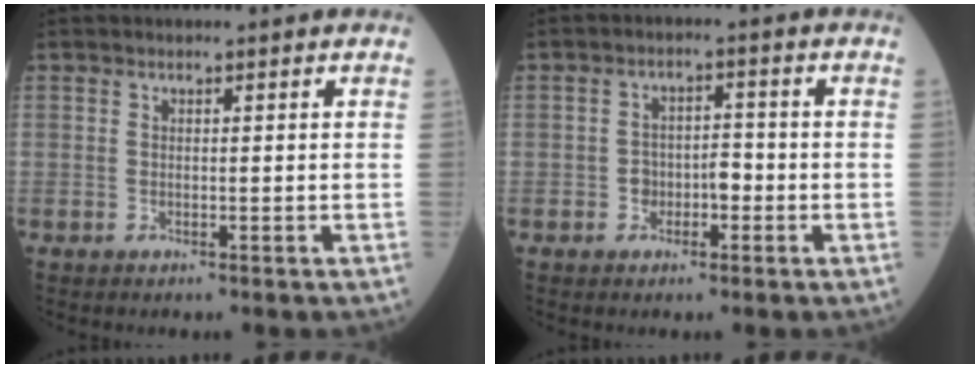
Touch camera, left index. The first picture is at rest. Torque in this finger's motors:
{"motor_torque": [0.05, -0.01, 0.02, 0.01]}